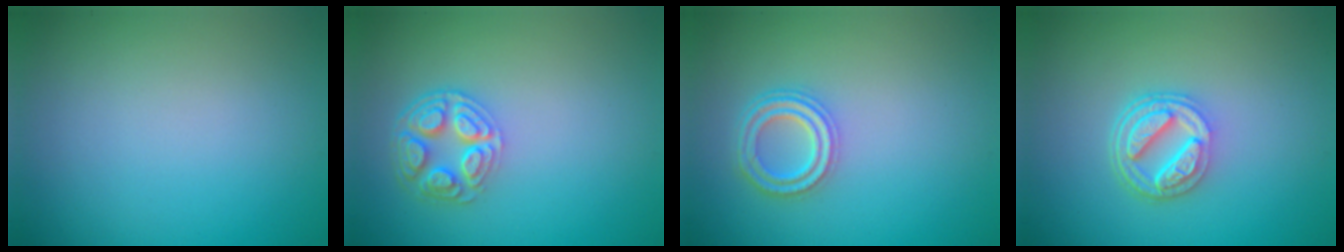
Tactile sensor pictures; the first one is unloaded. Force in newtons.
{"total": 4.6, "press": 3.5, "slide": 2.9}
{"total": 3.6, "press": 2.9, "slide": 2.2}
{"total": 4.5, "press": 3.3, "slide": 3.0}